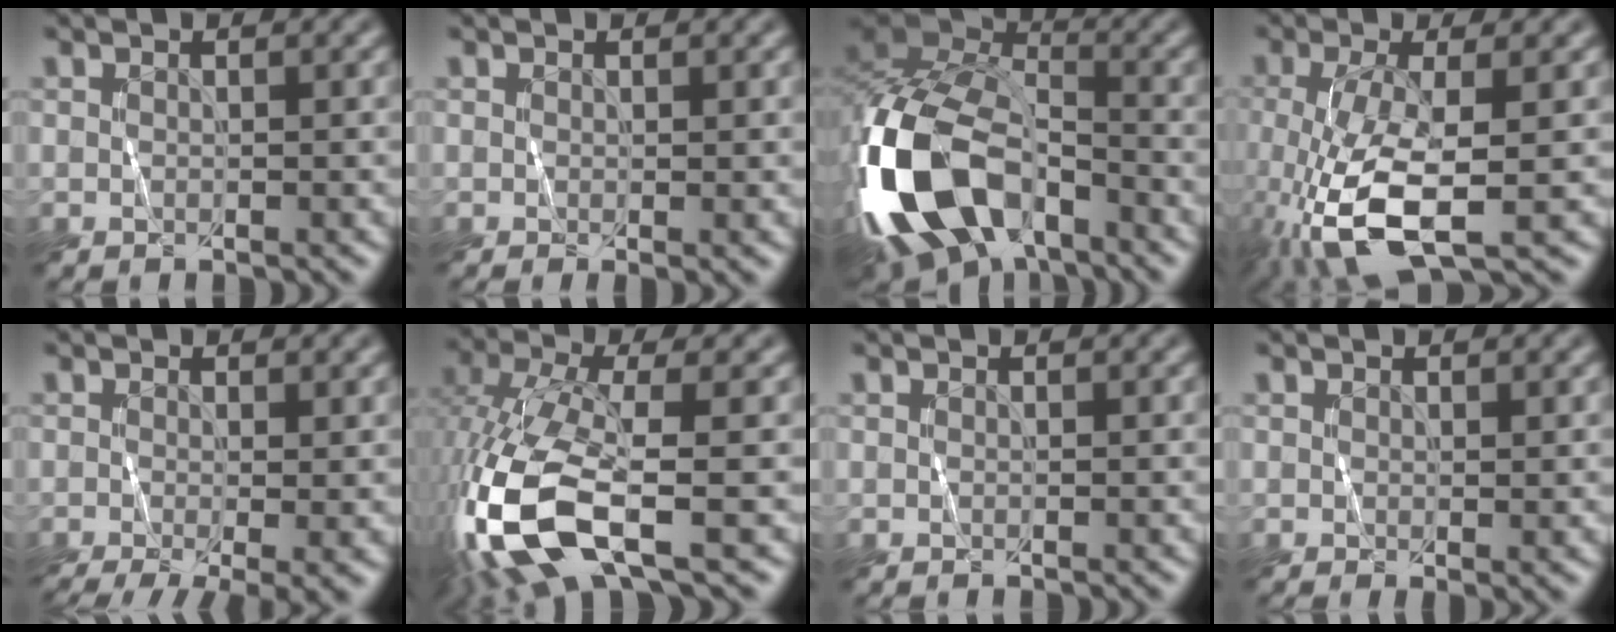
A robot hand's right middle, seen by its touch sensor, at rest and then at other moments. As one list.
[{"total": 0.7, "force": [-0.1, 0.1, 0.7], "torque": [-0.010, -0.006, -0.003]}, {"total": 14.7, "force": [-6.9, 8.4, 9.8], "torque": [-0.215, -0.009, -0.139]}, {"total": 8.0, "force": [-2.8, 2.6, 7.0], "torque": [-0.164, -0.013, -0.058]}, {"total": 6.2, "force": [-2.7, 1.7, 5.3], "torque": [-0.082, -0.013, -0.035]}, {"total": 11.8, "force": [-4.6, 4.7, 9.8], "torque": [-0.234, -0.021, -0.091]}, {"total": 0.0}, {"total": 0.7, "force": [0.1, 0.1, 0.7], "torque": [-0.009, -0.003, -0.001]}]